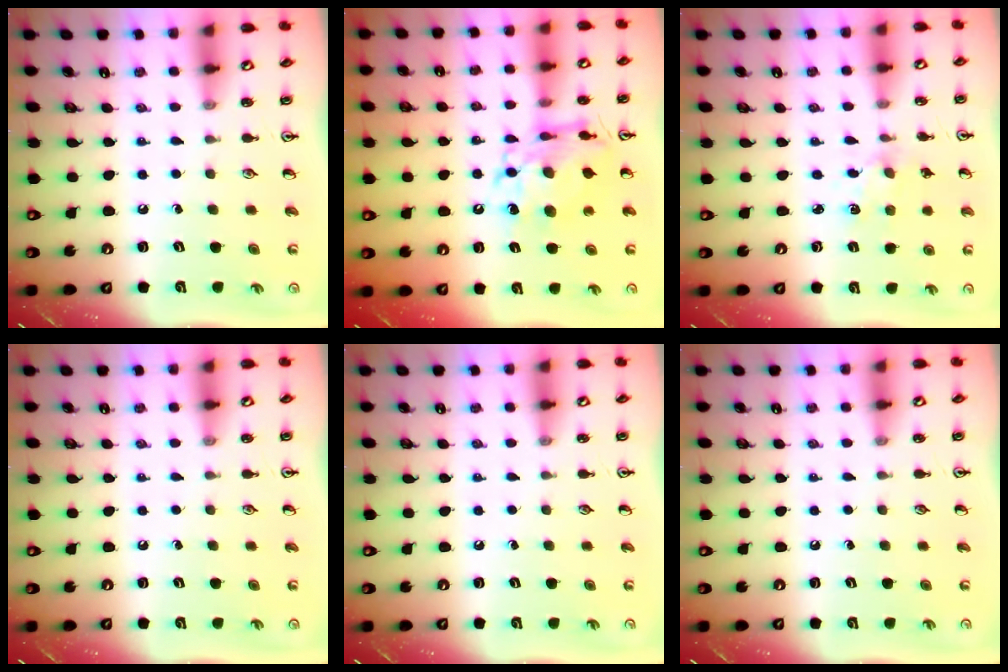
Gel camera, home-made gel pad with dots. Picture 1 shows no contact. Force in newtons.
{"total": 12.3, "press": 12.2, "slide": 1.1}
{"total": 2.0, "press": 2.0, "slide": 0.3}
{"total": 0.0}
{"total": 0.0}
{"total": 0.0}